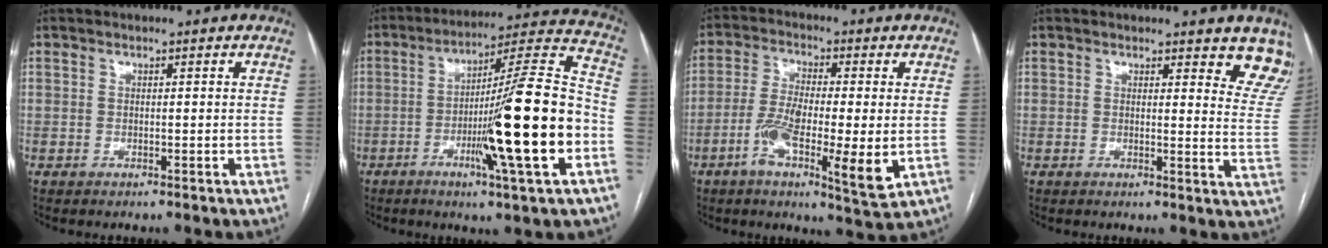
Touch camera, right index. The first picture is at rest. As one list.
[{"total": 20.3, "force": [-5.6, -0.2, 19.5], "torque": [-0.293, -0.003, -0.093]}, {"total": 12.4, "force": [-3.1, 2.4, 11.8], "torque": [-0.208, -0.012, -0.055]}, {"total": 8.0, "force": [6.9, 2.1, 3.4], "torque": [-0.014, -0.035, 0.046]}]